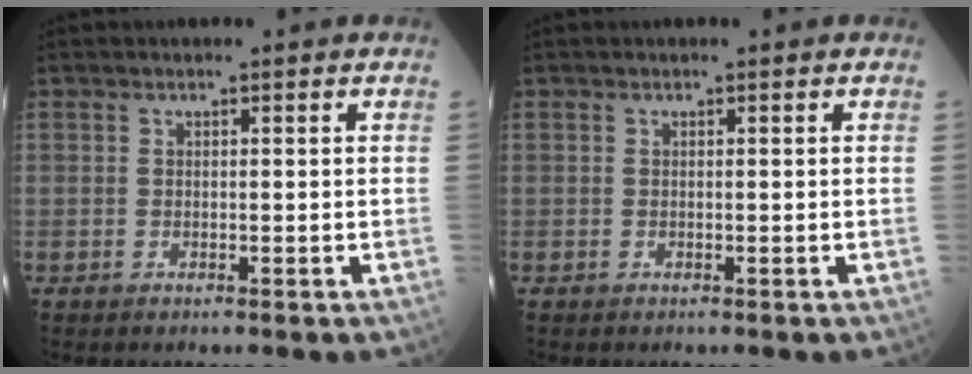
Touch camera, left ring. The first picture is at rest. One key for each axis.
{"total": 0.0}